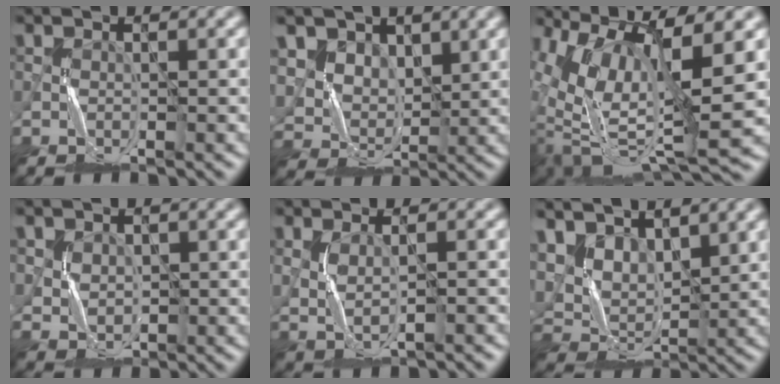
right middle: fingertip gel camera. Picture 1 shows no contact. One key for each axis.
{"total": 6.8, "fx": 3.9, "fy": 4.7, "fz": 2.9, "tx": -0.087, "ty": 0.000, "tz": 0.080}
{"total": 12.2, "fx": 1.3, "fy": 4.3, "fz": 11.4, "tx": -0.230, "ty": -0.003, "tz": 0.041}
{"total": 2.5, "fx": 0.9, "fy": 2.2, "fz": 0.7, "tx": -0.027, "ty": -0.005, "tz": 0.031}
{"total": 1.9, "fx": 0.0, "fy": 0.8, "fz": 1.7, "tx": -0.045, "ty": -0.003, "tz": 0.008}
{"total": 5.6, "fx": 4.2, "fy": 2.7, "fz": 2.6, "tx": -0.069, "ty": 0.005, "tz": 0.069}